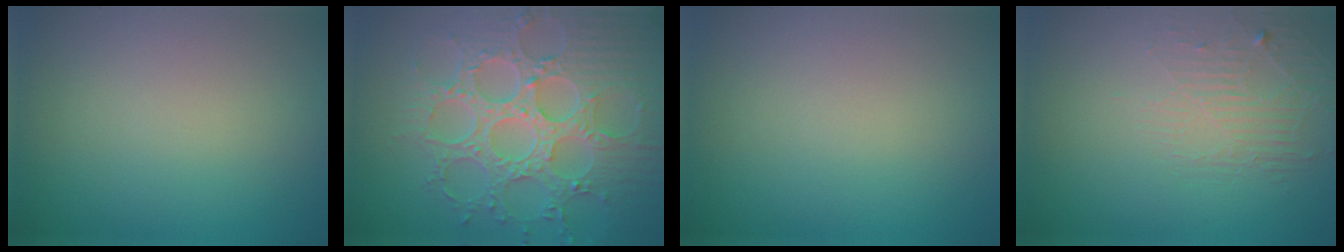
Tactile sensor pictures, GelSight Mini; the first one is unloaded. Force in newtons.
{"total": 8.8, "press": 6.4, "slide": 5.9}
{"total": 0.0}
{"total": 1.8, "press": 0.8, "slide": 1.6}